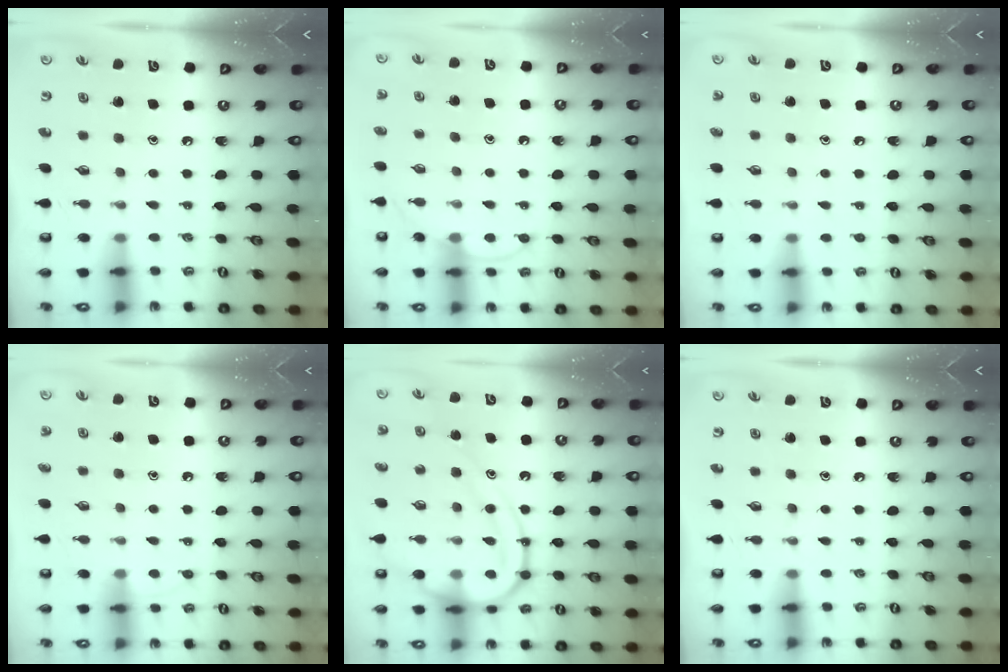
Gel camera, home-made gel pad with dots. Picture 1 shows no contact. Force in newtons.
{"total": 8.2, "press": 8.2, "slide": 0.5}
{"total": 1.7, "press": 1.7, "slide": 0.1}
{"total": 5.2, "press": 5.1, "slide": 0.5}
{"total": 15.1, "press": 15.0, "slide": 1.6}
{"total": 0.0}